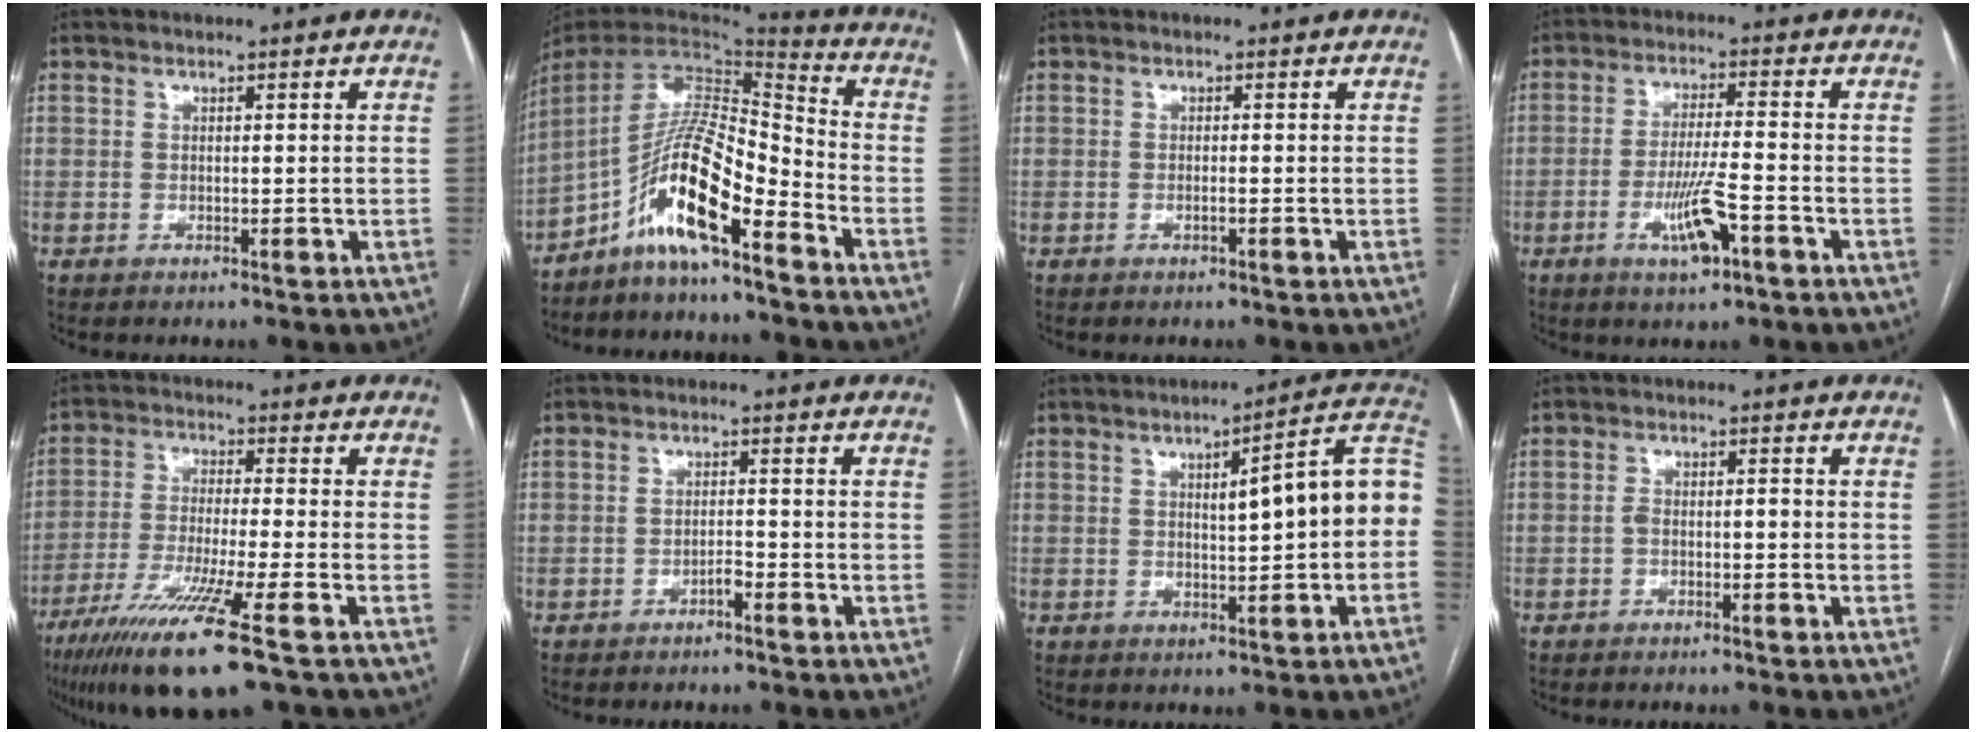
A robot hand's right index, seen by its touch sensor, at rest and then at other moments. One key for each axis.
{"total": 13.3, "fx": -7.8, "fy": 1.9, "fz": 10.6, "tx": -0.198, "ty": 0.016, "tz": -0.141}
{"total": 0.6, "fx": -0.3, "fy": 0.0, "fz": 0.6, "tx": -0.015, "ty": -0.001, "tz": -0.003}
{"total": 7.3, "fx": -3.3, "fy": 0.8, "fz": 6.5, "tx": -0.126, "ty": -0.009, "tz": -0.056}
{"total": 13.7, "fx": -8.1, "fy": -0.5, "fz": 11.0, "tx": -0.220, "ty": -0.039, "tz": -0.145}
{"total": 1.3, "fx": -1.0, "fy": 0.3, "fz": 0.8, "tx": -0.014, "ty": 0.002, "tz": -0.017}
{"total": 11.8, "fx": 0.9, "fy": 1.5, "fz": 11.7, "tx": -0.150, "ty": 0.032, "tz": 0.008}
{"total": 1.9, "fx": -0.6, "fy": 0.8, "fz": 1.6, "tx": -0.030, "ty": 0.010, "tz": -0.008}